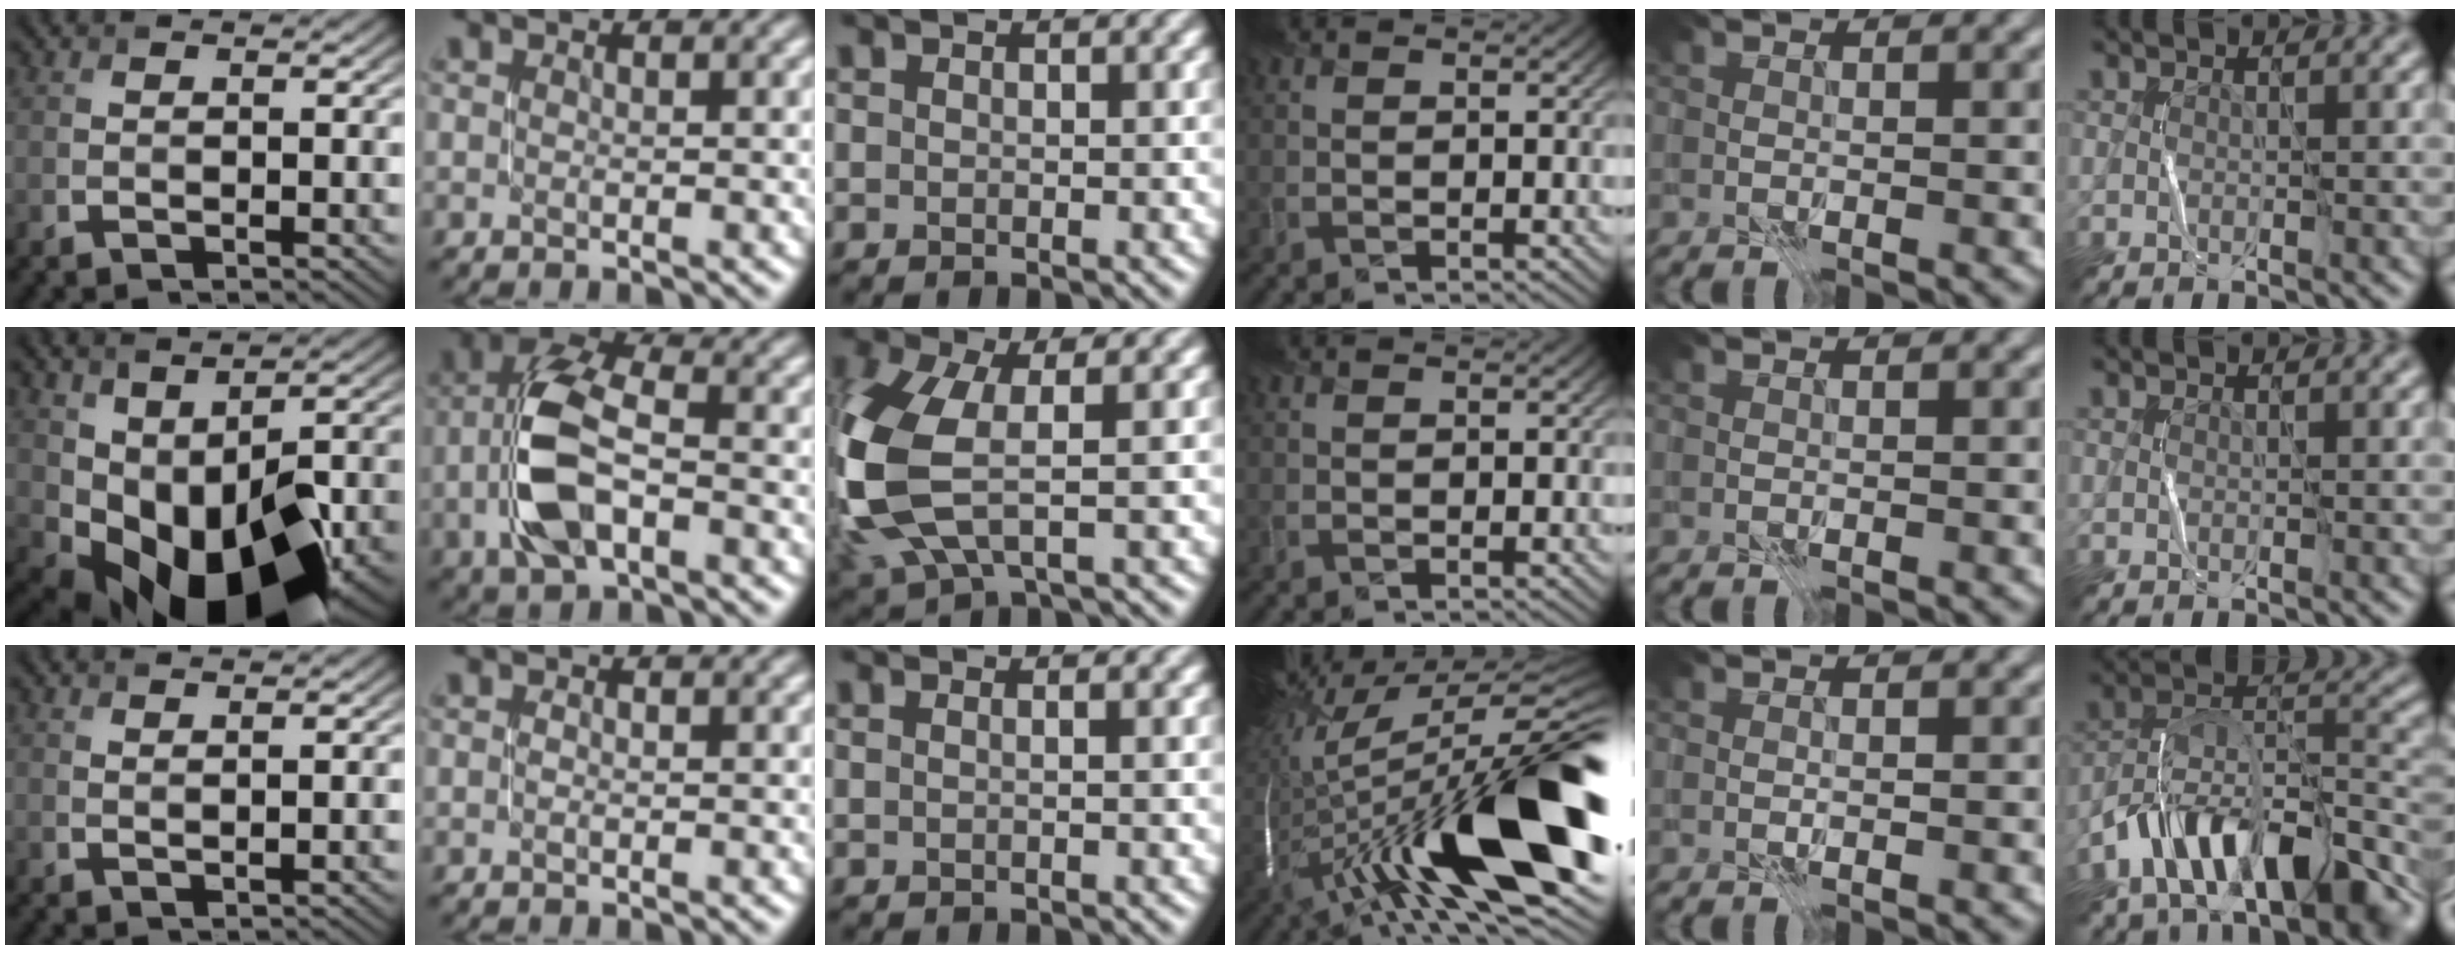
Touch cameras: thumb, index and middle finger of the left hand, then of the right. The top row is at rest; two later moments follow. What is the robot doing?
{"motion": "close", "object": "stapler"}